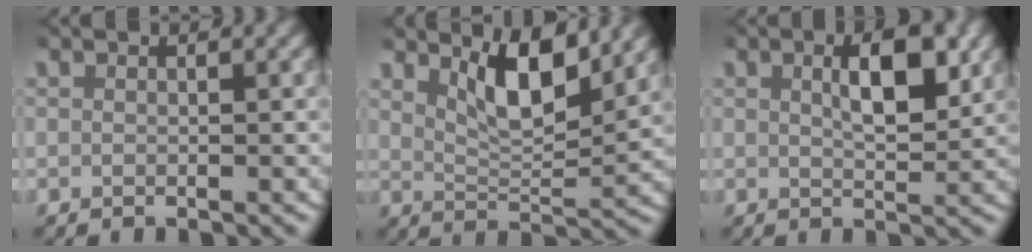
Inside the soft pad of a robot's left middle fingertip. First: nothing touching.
{"total": 5.1, "force": [3.3, 1.4, 3.7], "torque": [-0.062, -0.007, 0.057]}
{"total": 4.3, "force": [1.6, 1.5, 3.7], "torque": [-0.054, 0.002, 0.024]}